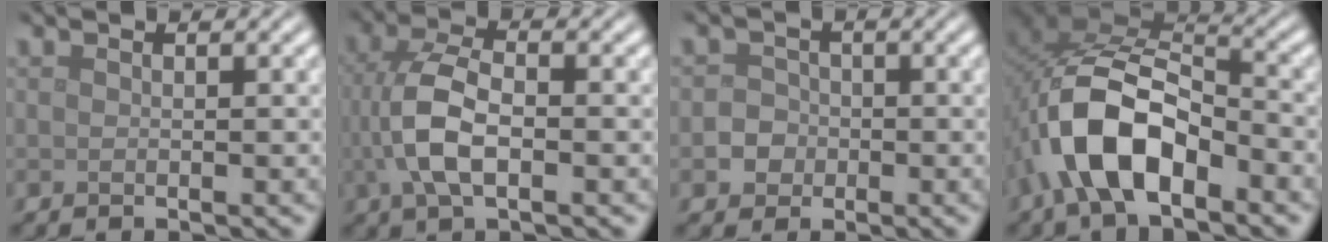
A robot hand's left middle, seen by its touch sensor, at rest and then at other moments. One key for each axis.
{"total": 5.7, "fx": -0.7, "fy": 2.8, "fz": 4.9, "tx": -0.115, "ty": 0.000, "tz": -0.014}
{"total": 2.4, "fx": -0.6, "fy": 2.2, "fz": 0.7, "tx": 0.009, "ty": 0.001, "tz": -0.019}
{"total": 10.0, "fx": -4.0, "fy": 5.2, "fz": 7.5, "tx": -0.149, "ty": 0.012, "tz": -0.082}